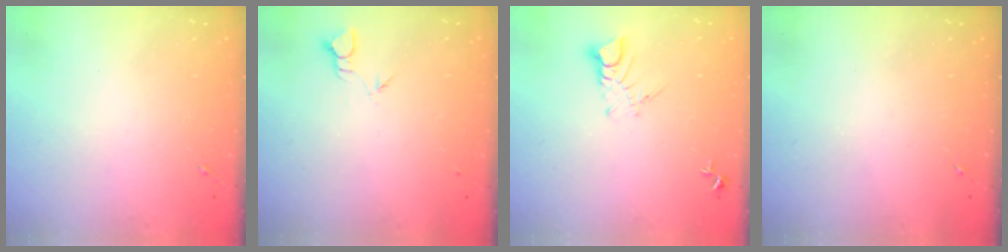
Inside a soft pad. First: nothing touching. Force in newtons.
{"total": 2.3, "press": 2.3, "slide": 0.1}
{"total": 5.0, "press": 5.0, "slide": 0.3}
{"total": 0.0}